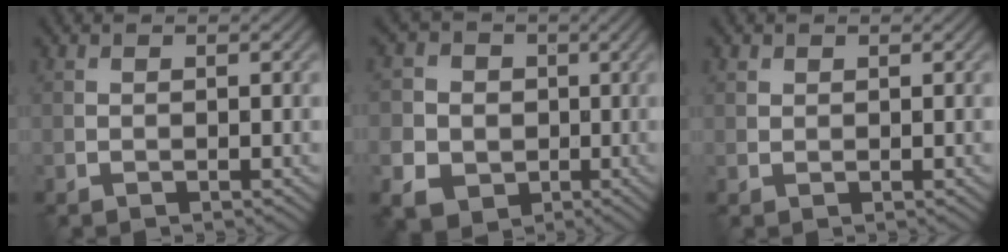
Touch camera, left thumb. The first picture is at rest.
{"total": 7.8, "force": [-0.6, 7.4, 2.3], "torque": [-0.087, 0.003, -0.032]}
{"total": 0.9, "force": [0.6, 0.6, 0.2], "torque": [-0.002, -0.001, 0.014]}